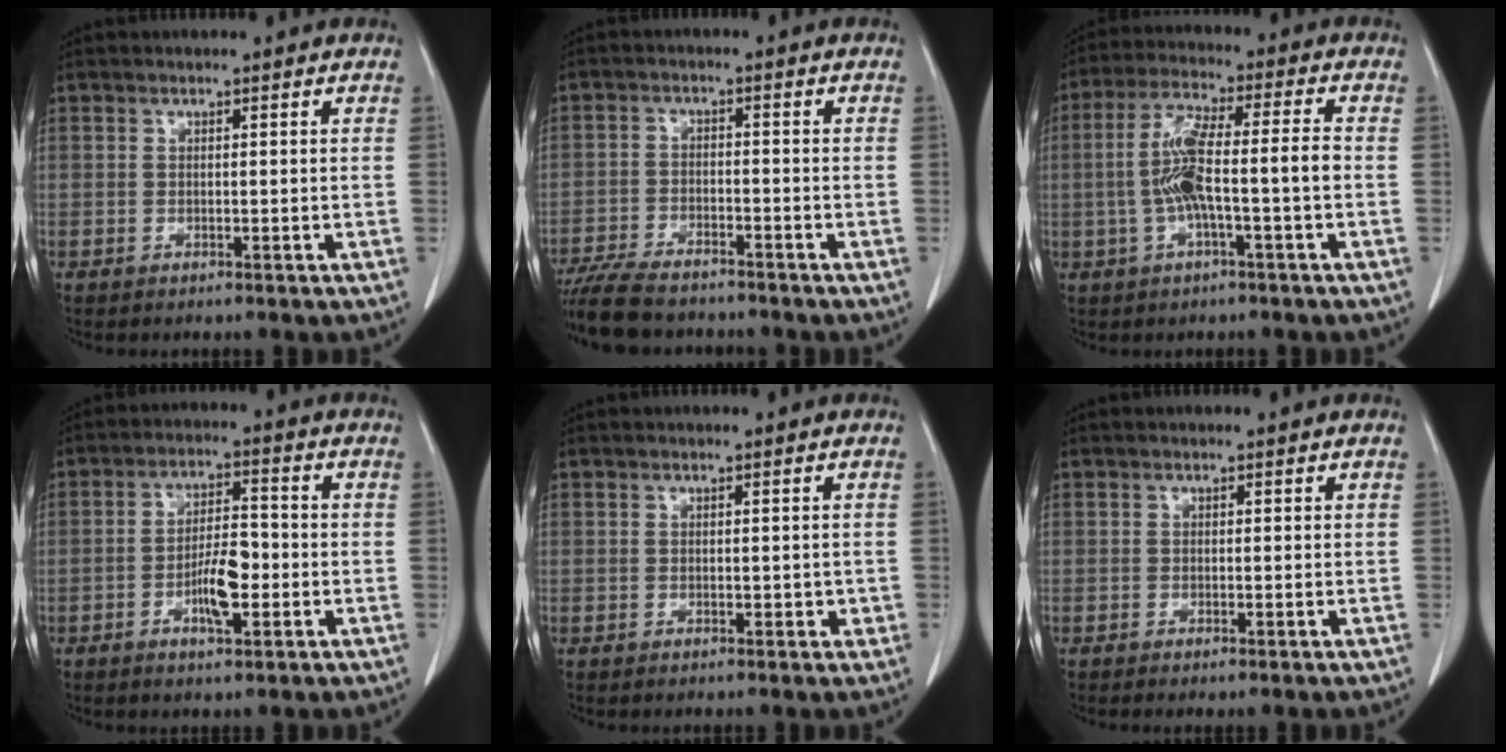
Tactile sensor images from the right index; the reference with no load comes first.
{"total": 10.6, "force": [-9.2, 2.4, 4.6], "torque": [-0.083, -0.017, -0.149]}
{"total": 9.4, "force": [-1.6, 1.0, 9.2], "torque": [-0.184, 0.024, -0.032]}
{"total": 6.8, "force": [-2.0, 2.1, 6.1], "torque": [-0.115, 0.007, -0.036]}
{"total": 1.5, "force": [-0.2, 0.9, 1.2], "torque": [-0.014, 0.004, 0.000]}
{"total": 0.6, "force": [-0.3, 0.1, 0.6], "torque": [-0.011, -0.003, -0.005]}